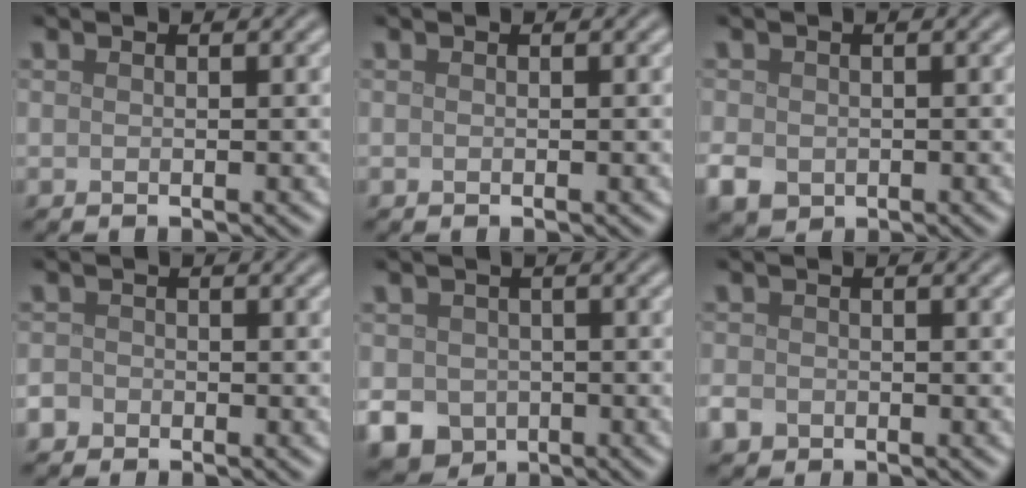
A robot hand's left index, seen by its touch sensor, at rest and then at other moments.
{"total": 0.0}
{"total": 2.6, "force": [-0.7, 2.2, 1.2], "torque": [-0.028, -0.008, -0.015]}
{"total": 1.3, "force": [-0.9, 1.0, 0.2], "torque": [-0.001, 0.002, -0.020]}
{"total": 7.3, "force": [-3.0, 6.2, 2.5], "torque": [-0.047, -0.036, -0.051]}
{"total": 1.7, "force": [-1.0, 1.3, 0.5], "torque": [-0.006, -0.003, -0.024]}